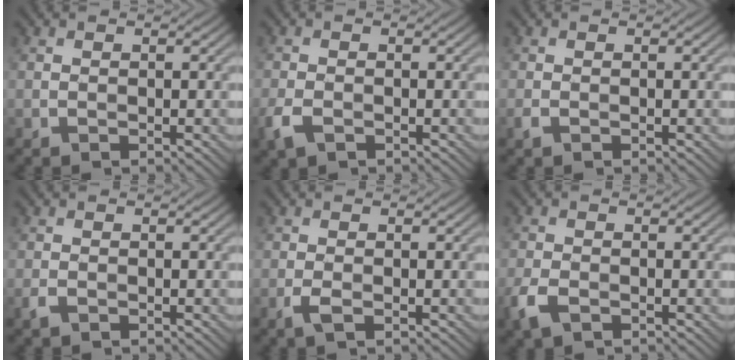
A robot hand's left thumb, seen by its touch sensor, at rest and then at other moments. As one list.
[{"total": 2.8, "force": [-1.6, 1.5, 1.8], "torque": [-0.048, -0.007, -0.037]}, {"total": 1.0, "force": [-0.6, 0.6, 0.5], "torque": [-0.016, -0.001, -0.012]}, {"total": 1.2, "force": [-0.8, 0.5, 0.7], "torque": [-0.019, -0.002, -0.016]}, {"total": 1.7, "force": [-0.8, 0.4, 1.4], "torque": [-0.034, -0.001, -0.018]}, {"total": 3.6, "force": [-1.9, 2.0, 2.3], "torque": [-0.061, -0.009, -0.046]}]